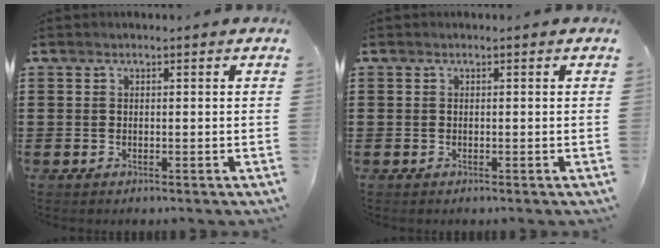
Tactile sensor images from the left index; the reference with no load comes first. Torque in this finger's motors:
{"motor_torque": [0.00, 0.00, 0.00, 0.00]}